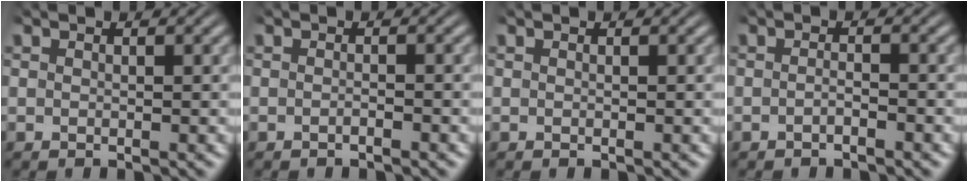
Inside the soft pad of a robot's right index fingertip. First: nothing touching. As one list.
[{"total": 0.7, "force": [-0.7, -0.1, 0.2], "torque": [-0.006, 0.003, -0.016]}, {"total": 0.0}, {"total": 1.2, "force": [-1.1, 0.2, 0.6], "torque": [-0.011, -0.001, -0.022]}]